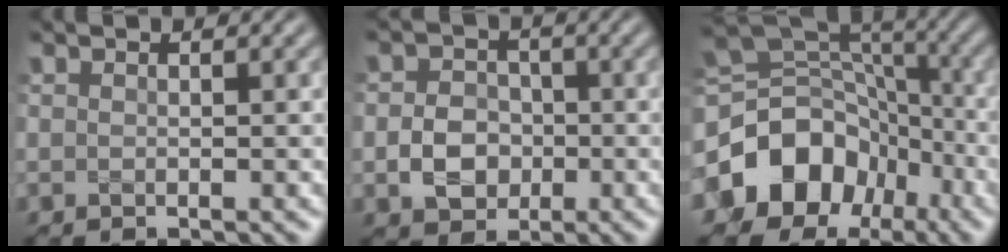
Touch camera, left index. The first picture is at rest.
{"total": 3.6, "force": [-0.8, 3.0, 1.7], "torque": [-0.025, 0.001, -0.018]}
{"total": 12.2, "force": [-4.6, 9.8, 5.7], "torque": [-0.113, -0.002, -0.085]}